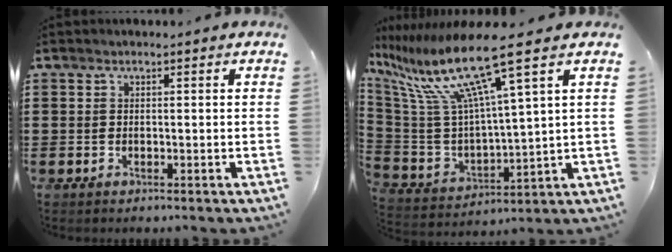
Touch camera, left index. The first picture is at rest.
{"total": 15.1, "force": [9.4, 1.7, 11.7], "torque": [-0.273, -0.055, 0.146]}